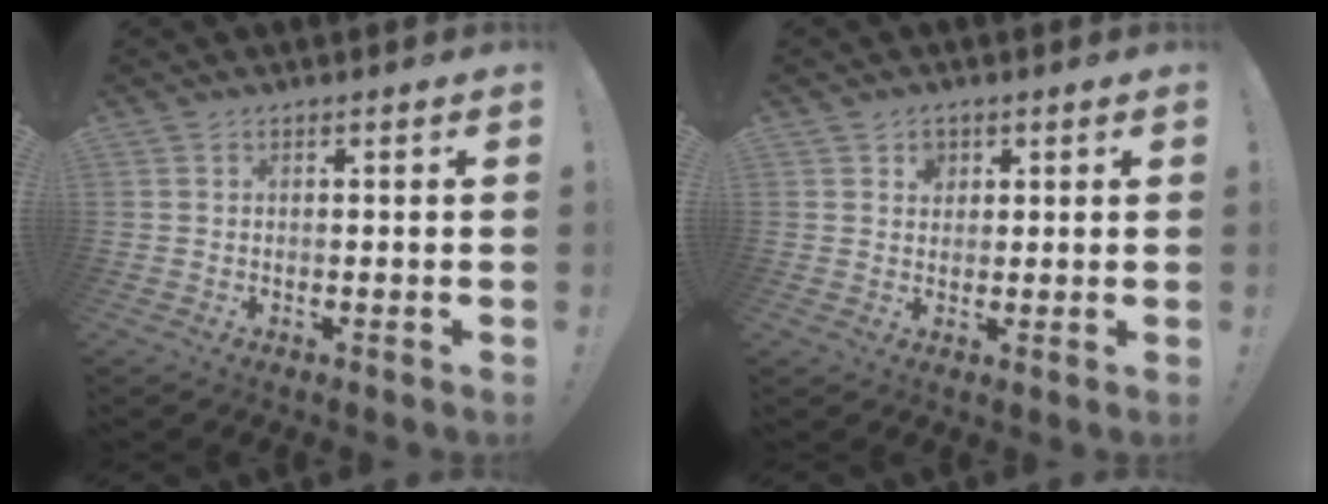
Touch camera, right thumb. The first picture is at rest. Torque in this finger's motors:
{"motor_torque": [0.34, 0.46, 0.12, -0.12, 0.00]}